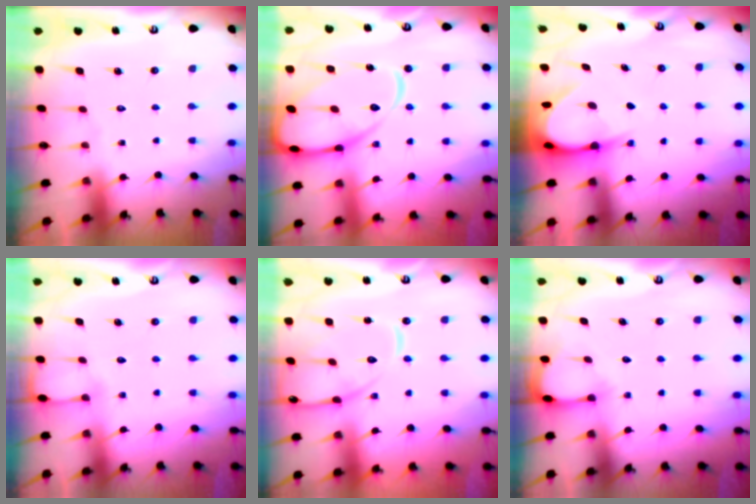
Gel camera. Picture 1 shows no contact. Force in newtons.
{"total": 15.7, "press": 15.6, "slide": 1.7}
{"total": 6.1, "press": 6.1, "slide": 0.6}
{"total": 4.0, "press": 4.0, "slide": 0.6}
{"total": 14.1, "press": 14.1, "slide": 1.1}
{"total": 4.7, "press": 4.7, "slide": 0.5}